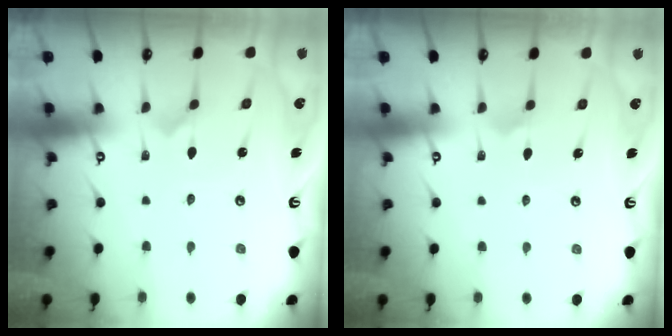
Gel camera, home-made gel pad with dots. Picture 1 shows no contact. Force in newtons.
{"total": 3.8, "press": 3.8, "slide": 0.5}